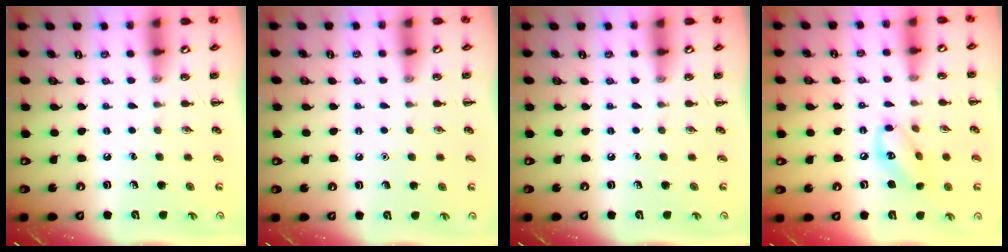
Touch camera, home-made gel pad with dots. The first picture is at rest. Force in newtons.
{"total": 1.6, "press": 1.6, "slide": 0.1}
{"total": 0.0}
{"total": 9.5, "press": 9.4, "slide": 1.3}